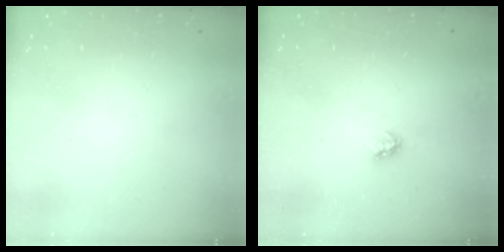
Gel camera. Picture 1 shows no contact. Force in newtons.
{"total": 3.2, "press": 3.2, "slide": 0.1}